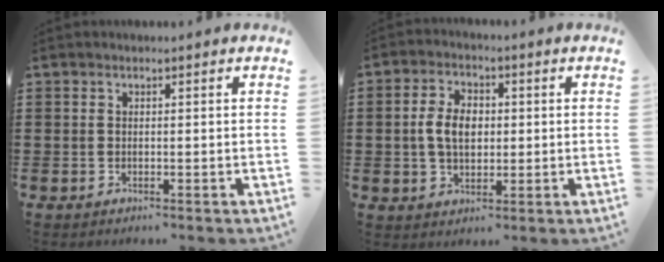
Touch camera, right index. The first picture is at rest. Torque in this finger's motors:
{"motor_torque": [0.80, 0.73, 0.51, 0.11]}